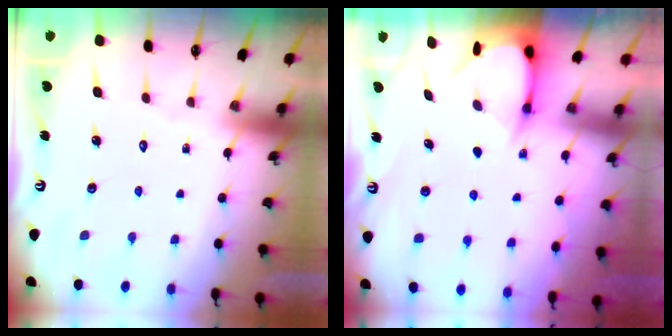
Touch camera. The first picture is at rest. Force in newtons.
{"total": 3.9, "press": 3.8, "slide": 0.4}